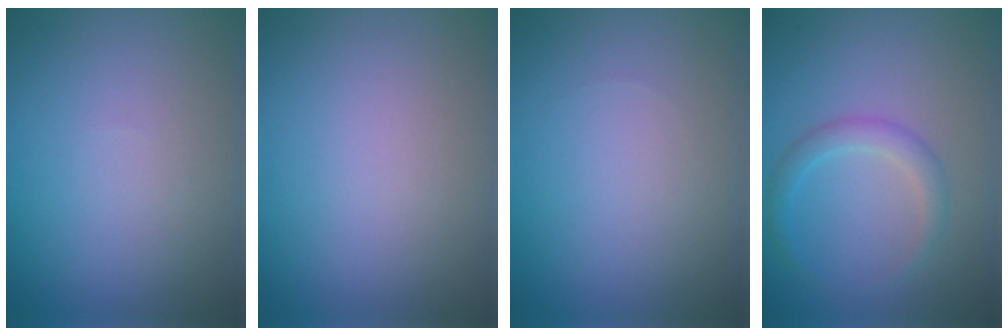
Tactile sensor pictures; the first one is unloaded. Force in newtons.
{"total": 0.0}
{"total": 0.0}
{"total": 2.1, "press": 2.1, "slide": 0.1}